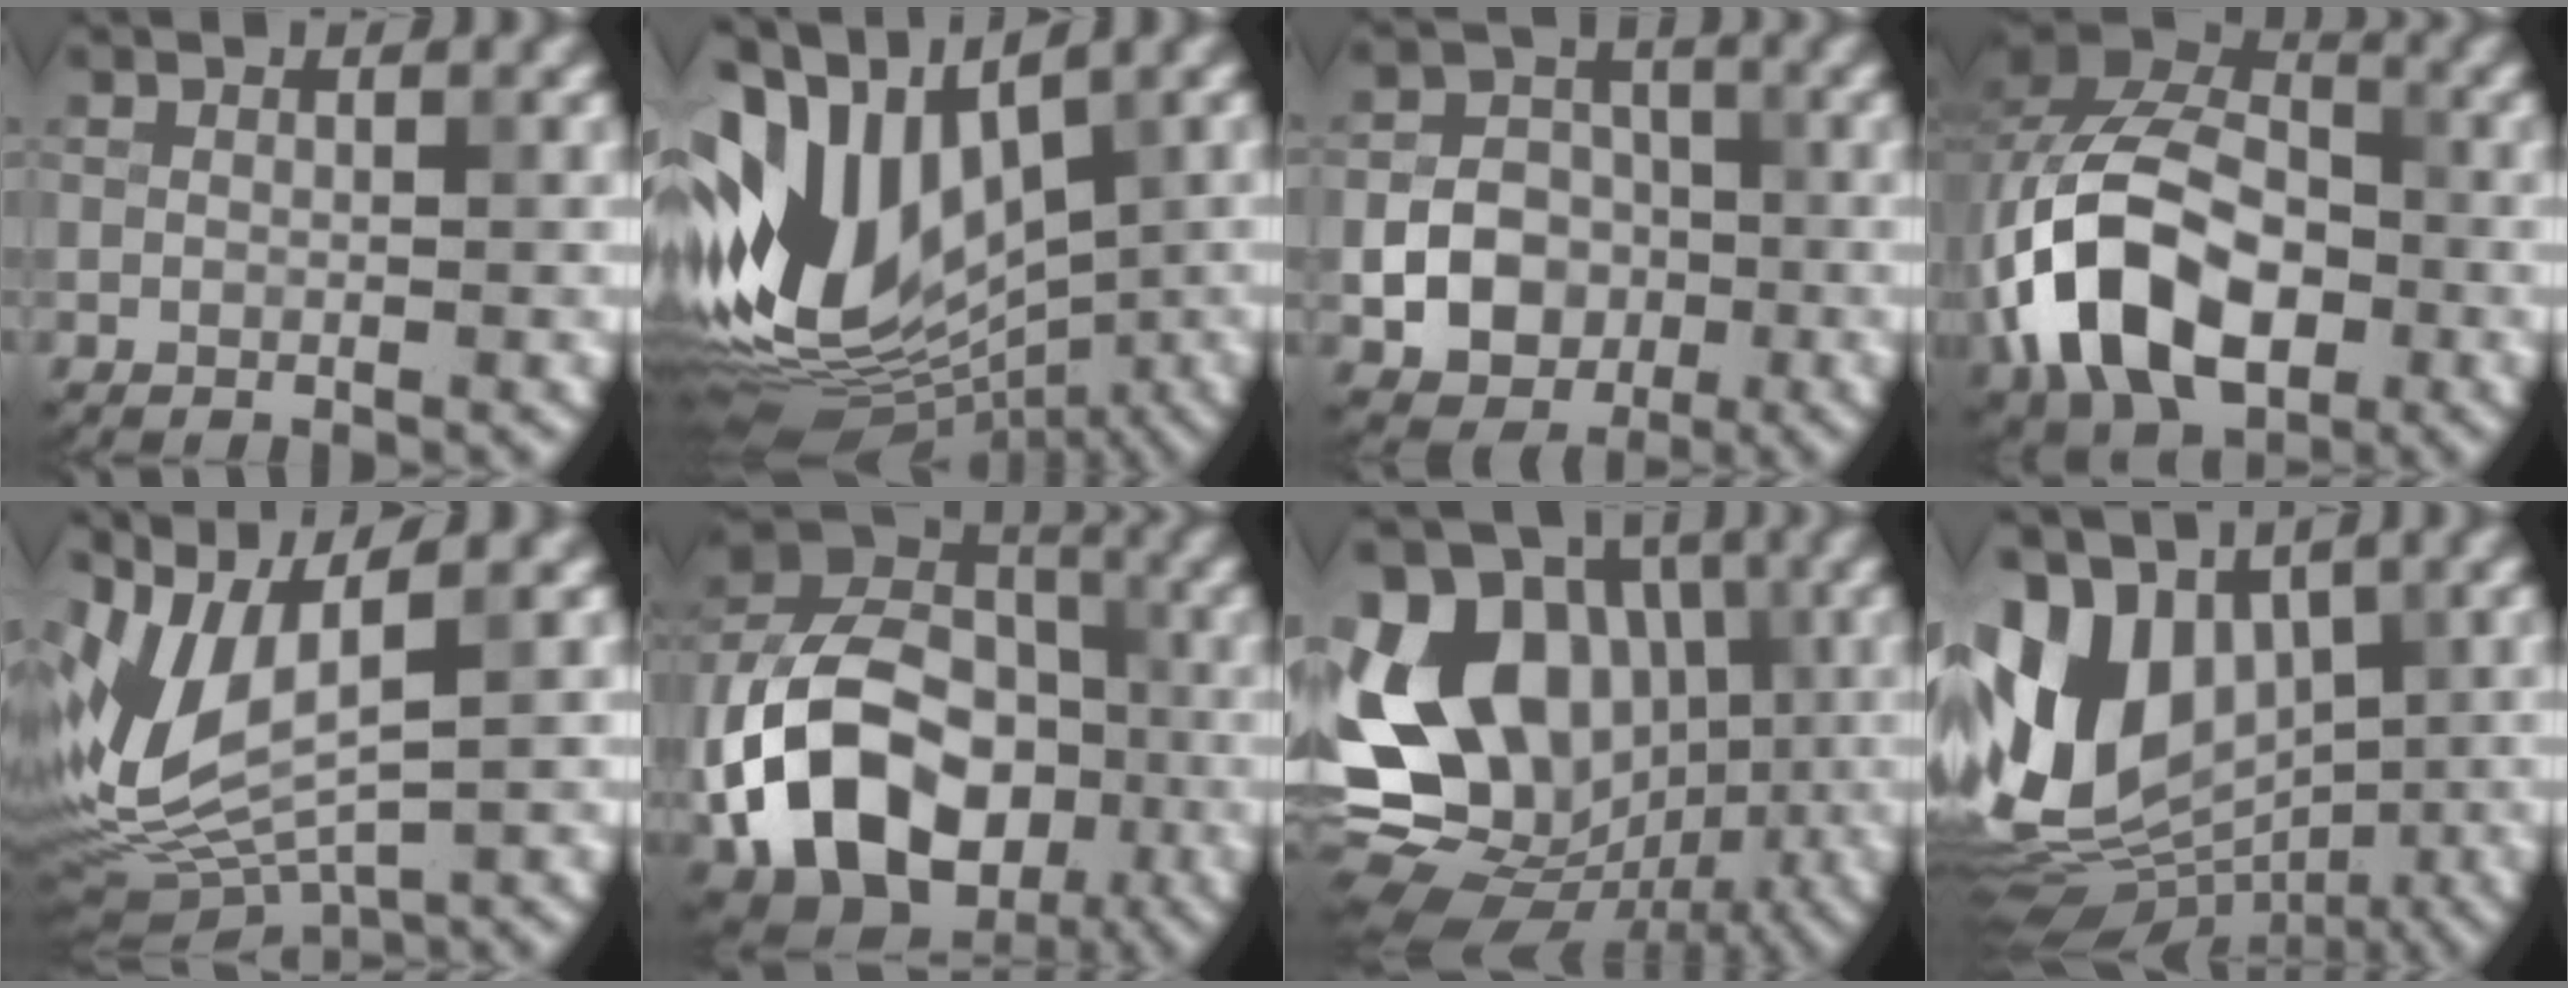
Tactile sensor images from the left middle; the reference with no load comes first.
{"total": 13.5, "force": [0.8, 8.6, 10.4], "torque": [-0.212, 0.002, 0.011]}
{"total": 6.6, "force": [-1.7, 5.5, 3.2], "torque": [-0.025, -0.004, -0.046]}
{"total": 13.1, "force": [-3.7, 8.7, 9.0], "torque": [-0.181, 0.003, -0.081]}
{"total": 9.0, "force": [1.4, 3.6, 8.2], "torque": [-0.187, -0.007, 0.043]}
{"total": 14.4, "force": [-4.6, 10.5, 8.7], "torque": [-0.175, -0.013, -0.093]}
{"total": 16.1, "force": [-0.6, 12.7, 9.9], "torque": [-0.171, 0.026, -0.015]}
{"total": 14.0, "force": [0.8, 10.1, 9.7], "torque": [-0.183, -0.009, 0.031]}